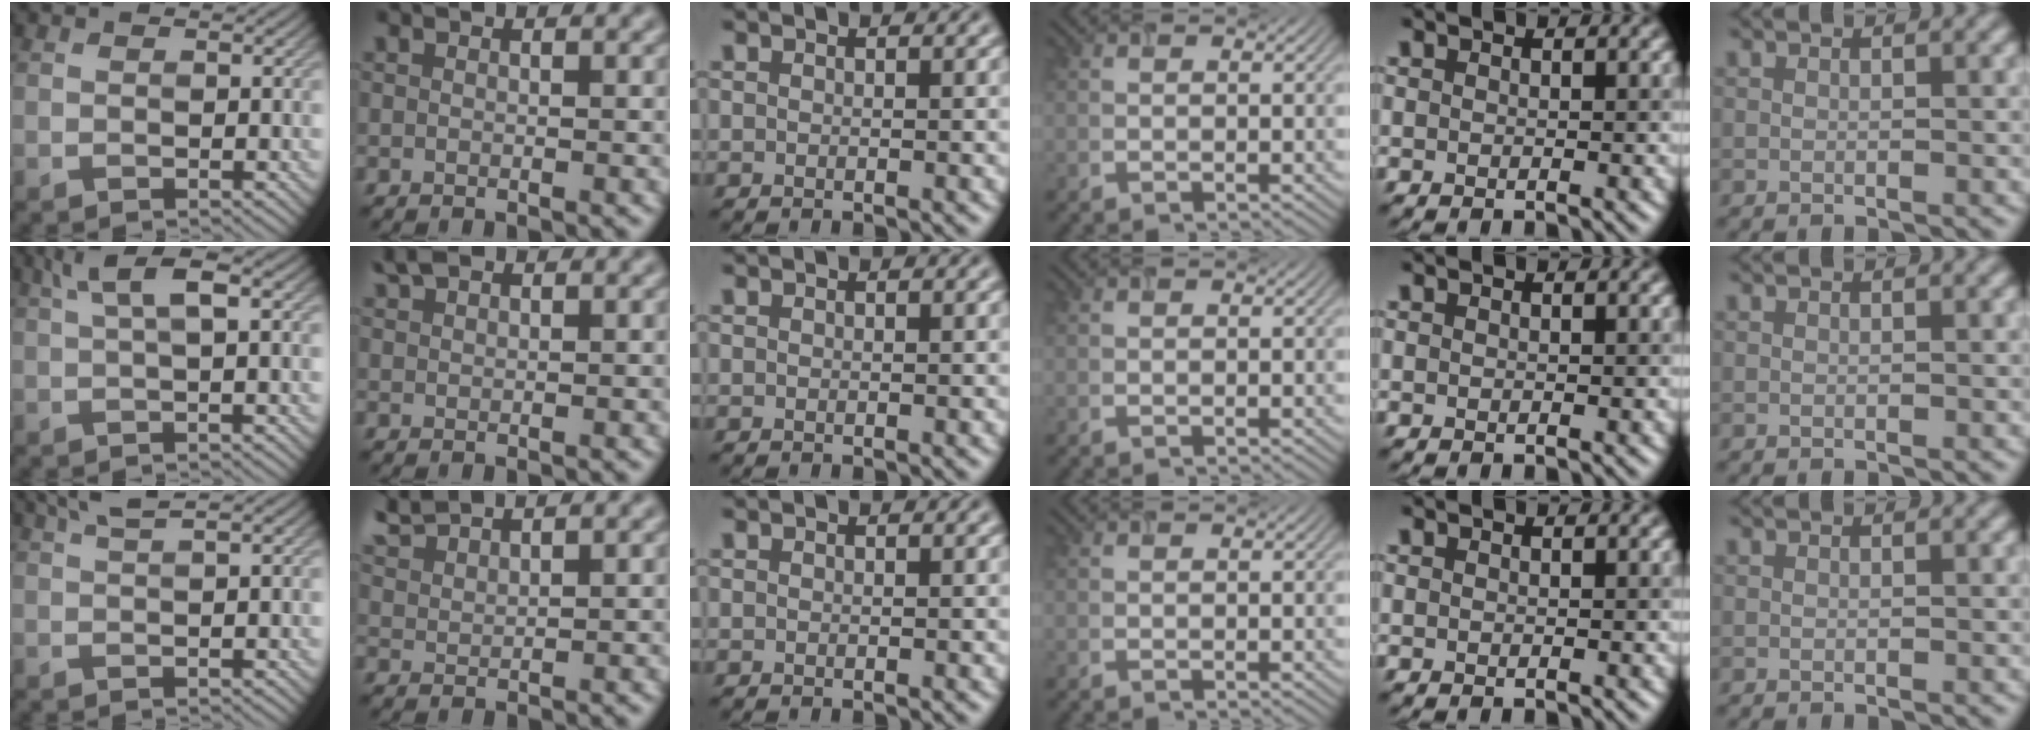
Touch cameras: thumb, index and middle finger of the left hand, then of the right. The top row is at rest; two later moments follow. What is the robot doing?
{"motion": "insert", "object": "airpods case & airpods"}